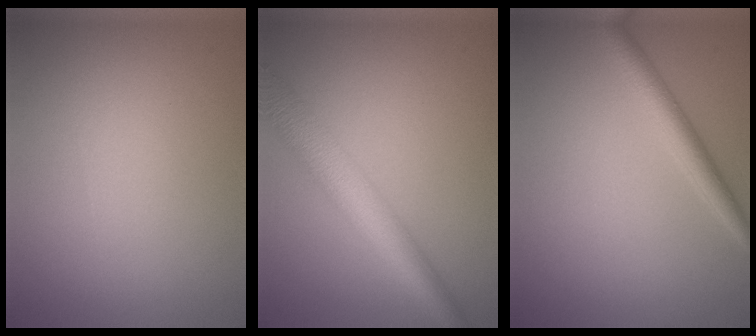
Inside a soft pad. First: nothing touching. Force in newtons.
{"total": 6.3, "press": 6.3, "slide": 0.1}
{"total": 2.7, "press": 2.7, "slide": 0.3}